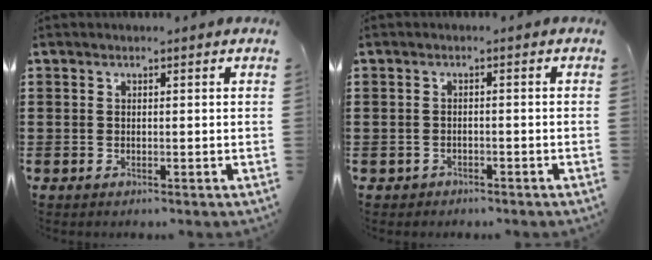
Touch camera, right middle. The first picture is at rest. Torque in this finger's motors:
{"motor_torque": [-0.18, -0.04, -0.01, -0.01]}